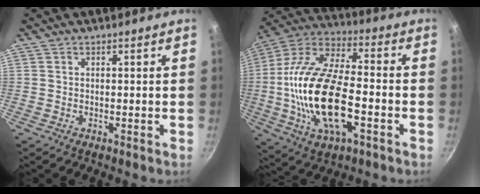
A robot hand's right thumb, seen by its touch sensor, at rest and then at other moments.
{"total": 23.3, "force": [-4.5, 10.7, 20.2], "torque": [-0.389, 0.024, -0.093]}